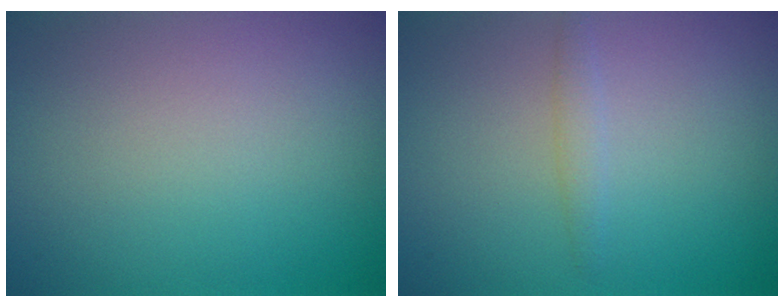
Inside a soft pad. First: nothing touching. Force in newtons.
{"total": 1.1, "press": 1.1, "slide": 0.0}